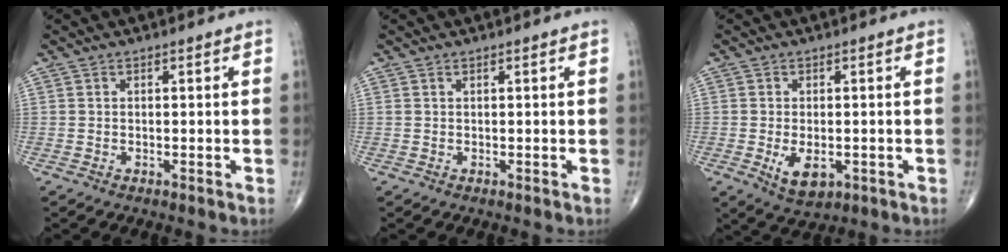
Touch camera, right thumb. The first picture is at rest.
{"total": 0.0}
{"total": 5.7, "force": [-1.5, 3.3, 4.5], "torque": [-0.068, -0.008, -0.015]}